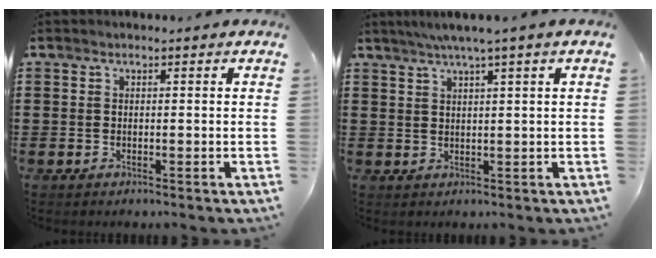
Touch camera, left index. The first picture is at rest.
{"total": 2.9, "force": [1.8, -0.6, 2.2], "torque": [-0.044, -0.001, 0.031]}